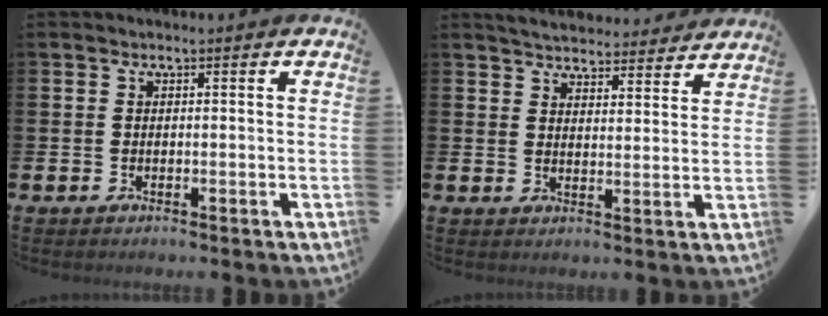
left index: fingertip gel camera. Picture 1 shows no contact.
{"total": 4.7, "force": [4.7, 0.7, 0.1], "torque": [-0.015, -0.030, 0.082]}